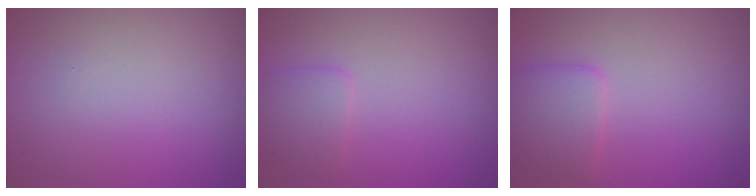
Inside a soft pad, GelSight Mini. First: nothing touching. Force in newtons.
{"total": 1.6, "press": 1.6, "slide": 0.1}
{"total": 2.6, "press": 2.6, "slide": 0.1}